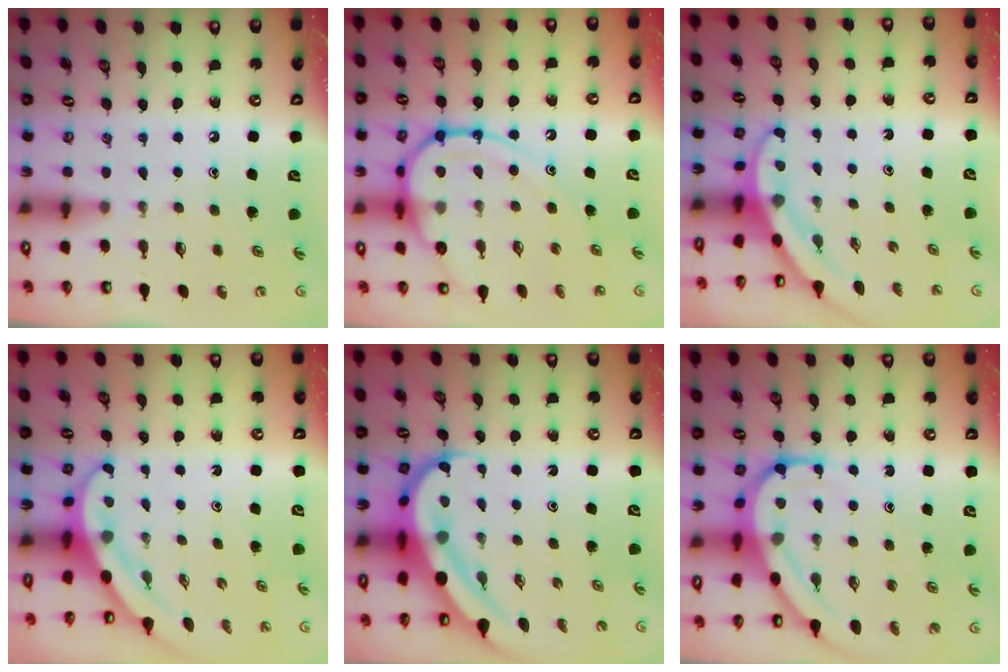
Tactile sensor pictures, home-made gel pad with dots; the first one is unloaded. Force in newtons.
{"total": 14.9, "press": 14.8, "slide": 1.3}
{"total": 3.3, "press": 3.3, "slide": 0.2}
{"total": 3.5, "press": 3.5, "slide": 0.3}
{"total": 8.2, "press": 8.0, "slide": 1.7}
{"total": 10.5, "press": 10.4, "slide": 1.0}